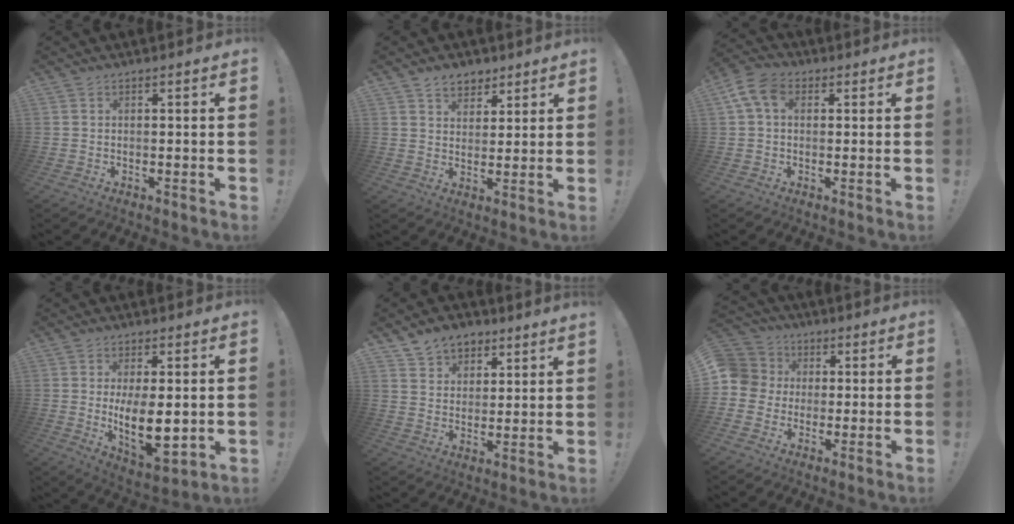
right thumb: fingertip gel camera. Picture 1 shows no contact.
{"total": 6.3, "force": [4.3, 4.4, 1.4], "torque": [-0.010, -0.027, 0.079]}
{"total": 8.1, "force": [2.4, 5.3, 5.6], "torque": [-0.106, 0.006, 0.050]}
{"total": 12.7, "force": [0.4, 5.8, 11.3], "torque": [-0.191, -0.023, 0.009]}
{"total": 7.5, "force": [6.3, 3.9, 1.5], "torque": [-0.030, -0.042, 0.119]}
{"total": 8.3, "force": [-0.5, 8.0, 2.1], "torque": [-0.042, 0.013, -0.005]}